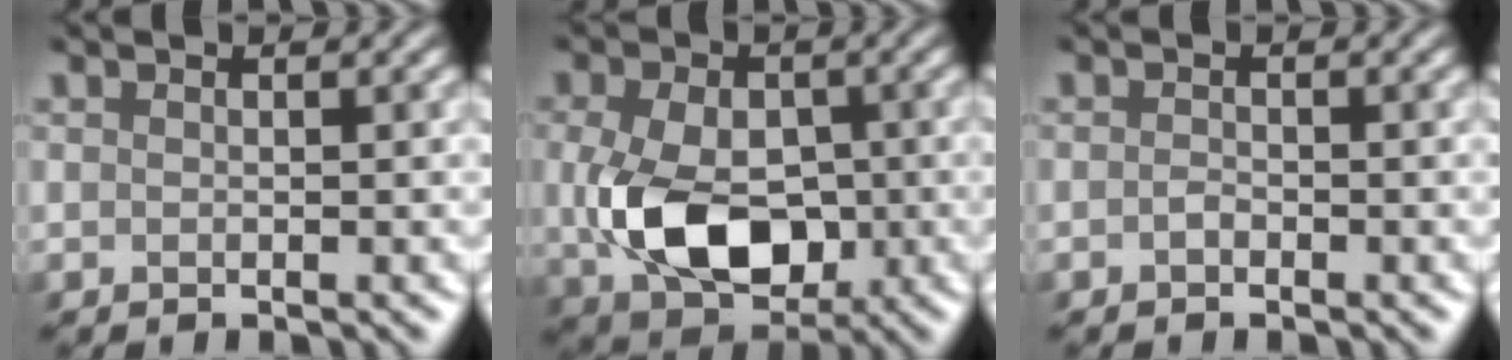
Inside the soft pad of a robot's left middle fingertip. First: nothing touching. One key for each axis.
{"total": 8.4, "fx": -0.9, "fy": 5.6, "fz": 6.2, "tx": -0.138, "ty": -0.009, "tz": -0.005}
{"total": 0.6, "fx": -0.5, "fy": 0.0, "fz": 0.2, "tx": -0.011, "ty": 0.007, "tz": -0.006}